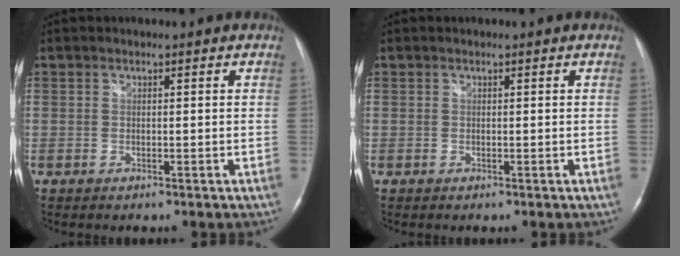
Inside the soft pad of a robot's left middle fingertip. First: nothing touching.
{"total": 0.0}